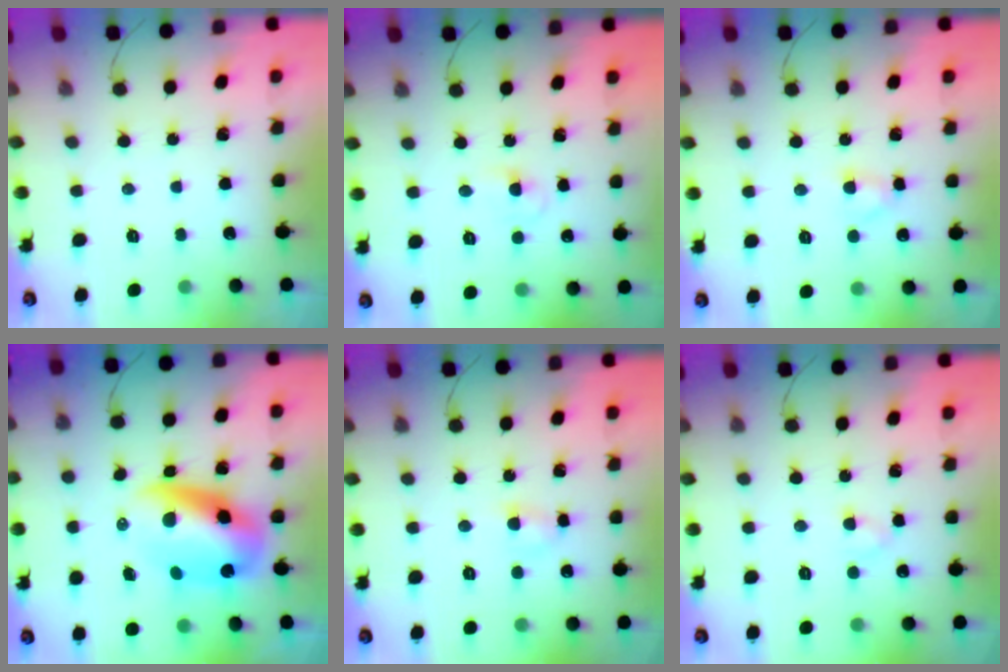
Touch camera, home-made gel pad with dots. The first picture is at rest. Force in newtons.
{"total": 2.3, "press": 2.1, "slide": 1.0}
{"total": 2.6, "press": 2.3, "slide": 1.2}
{"total": 11.2, "press": 10.8, "slide": 3.0}
{"total": 3.5, "press": 3.3, "slide": 1.2}
{"total": 2.6, "press": 2.4, "slide": 1.0}